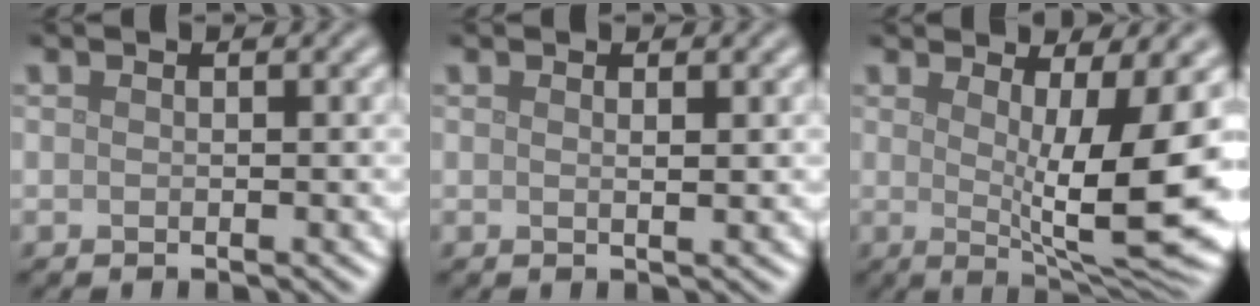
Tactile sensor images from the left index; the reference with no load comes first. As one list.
[{"total": 0.9, "force": [0.4, 0.2, 0.7], "torque": [-0.005, 0.001, 0.005]}, {"total": 10.7, "force": [0.2, 2.5, 10.4], "torque": [-0.156, -0.015, 0.009]}]